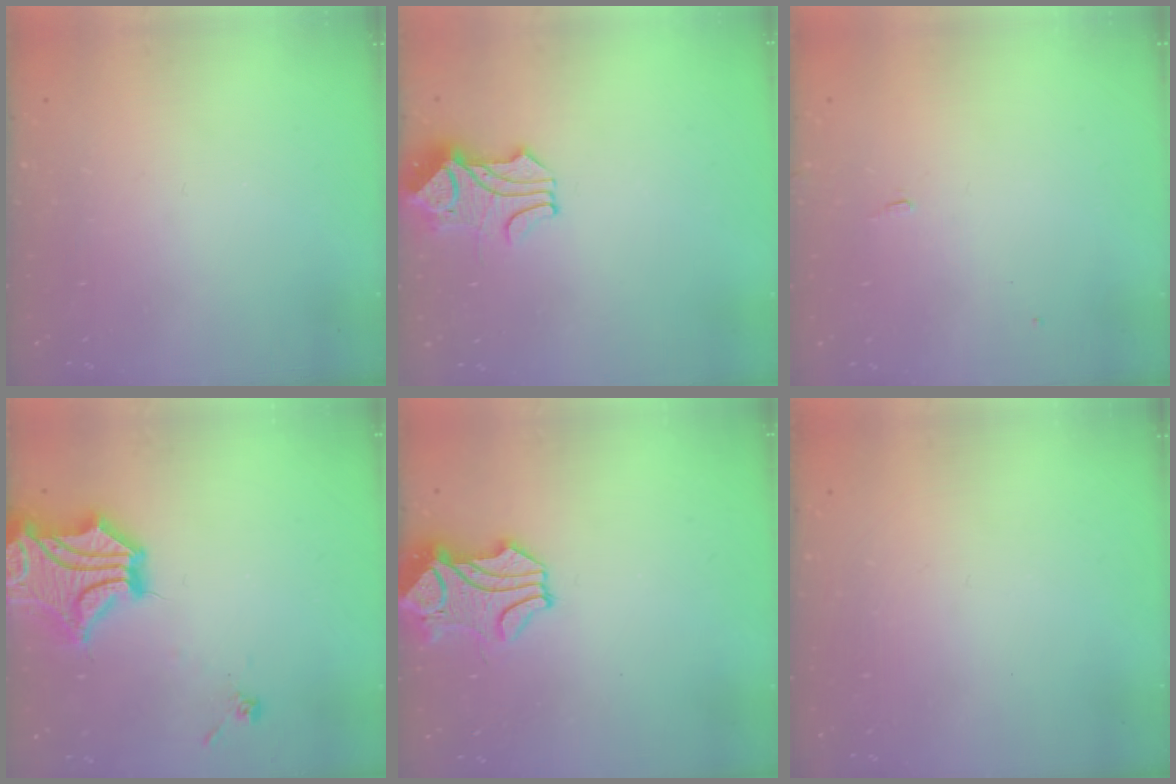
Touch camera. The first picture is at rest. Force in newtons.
{"total": 1.5, "press": 1.2, "slide": 1.0}
{"total": 1.4, "press": 1.3, "slide": 0.4}
{"total": 5.4, "press": 5.0, "slide": 1.9}
{"total": 0.8, "press": 0.1, "slide": 0.8}
{"total": 0.0}